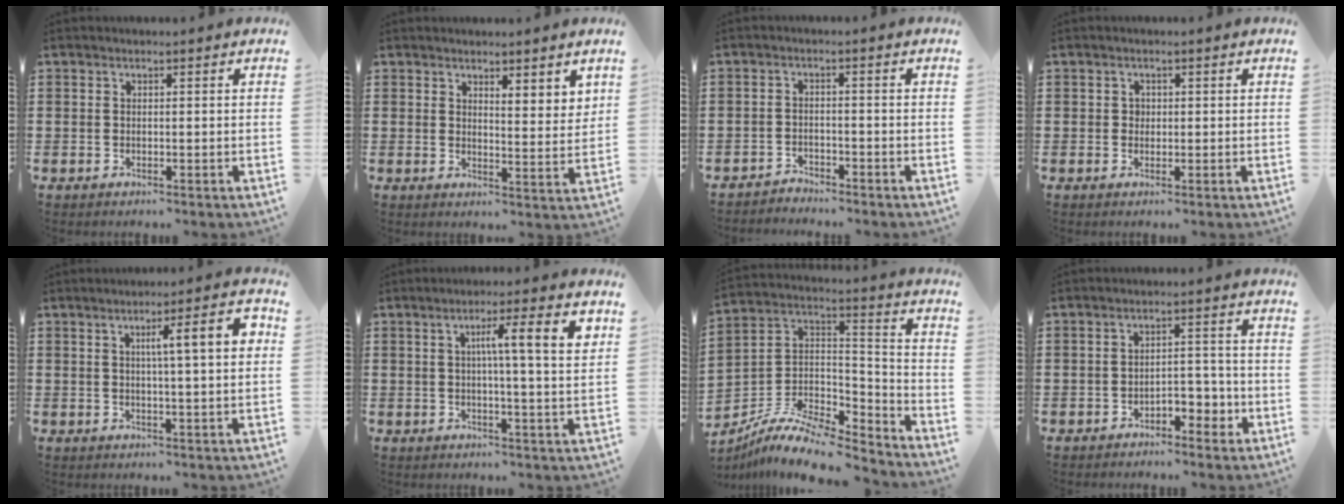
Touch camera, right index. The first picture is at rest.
{"total": 2.9, "force": [2.8, 0.7, 0.4], "torque": [-0.019, -0.004, 0.052]}
{"total": 2.3, "force": [-2.3, 0.3, -0.4], "torque": [-0.002, 0.002, -0.051]}
{"total": 0.9, "force": [0.1, 0.8, 0.3], "torque": [-0.008, 0.003, 0.003]}
{"total": 7.5, "force": [1.7, 1.1, 7.2], "torque": [-0.115, -0.005, 0.018]}
{"total": 7.7, "force": [2.3, 0.5, 7.3], "torque": [-0.129, -0.006, 0.030]}
{"total": 10.6, "force": [-8.7, 3.2, 5.1], "torque": [-0.100, 0.018, -0.171]}
{"total": 3.6, "force": [-2.4, 1.8, 2.0], "torque": [-0.035, 0.011, -0.047]}